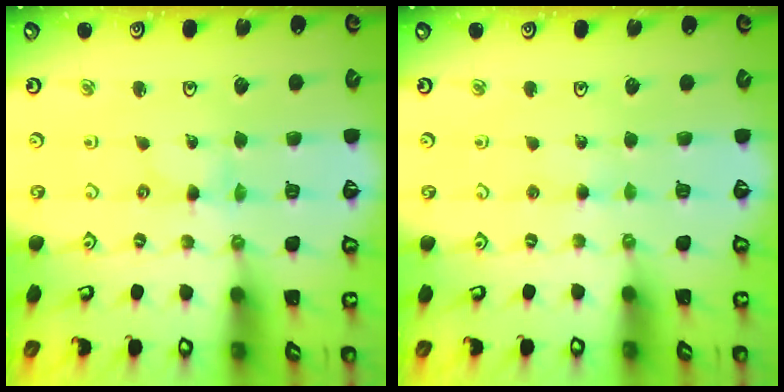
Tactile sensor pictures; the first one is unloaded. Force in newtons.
{"total": 2.6, "press": 2.6, "slide": 0.3}